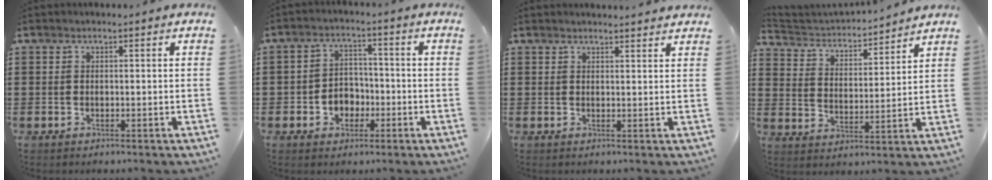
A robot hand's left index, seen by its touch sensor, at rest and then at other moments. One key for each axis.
{"total": 4.4, "fx": -2.0, "fy": 3.6, "fz": 1.7, "tx": -0.031, "ty": 0.005, "tz": -0.044}
{"total": 1.6, "fx": 1.6, "fy": 0.0, "fz": 0.2, "tx": -0.007, "ty": 0.000, "tz": 0.031}
{"total": 3.0, "fx": 2.9, "fy": 0.4, "fz": 0.3, "tx": -0.027, "ty": -0.027, "tz": 0.043}